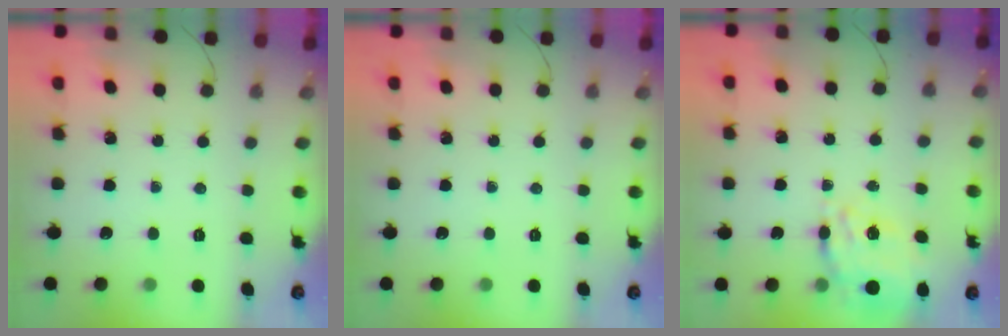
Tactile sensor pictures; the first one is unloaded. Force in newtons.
{"total": 0.0}
{"total": 10.2, "press": 9.4, "slide": 3.9}